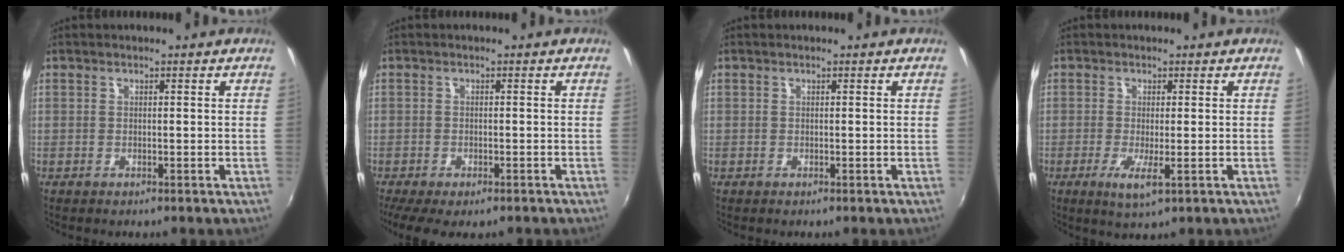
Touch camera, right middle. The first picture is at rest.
{"total": 6.9, "force": [-4.7, 2.7, 4.2], "torque": [-0.102, -0.032, -0.081]}
{"total": 0.0}
{"total": 3.9, "force": [-1.2, 0.4, 3.7], "torque": [-0.078, -0.015, -0.024]}